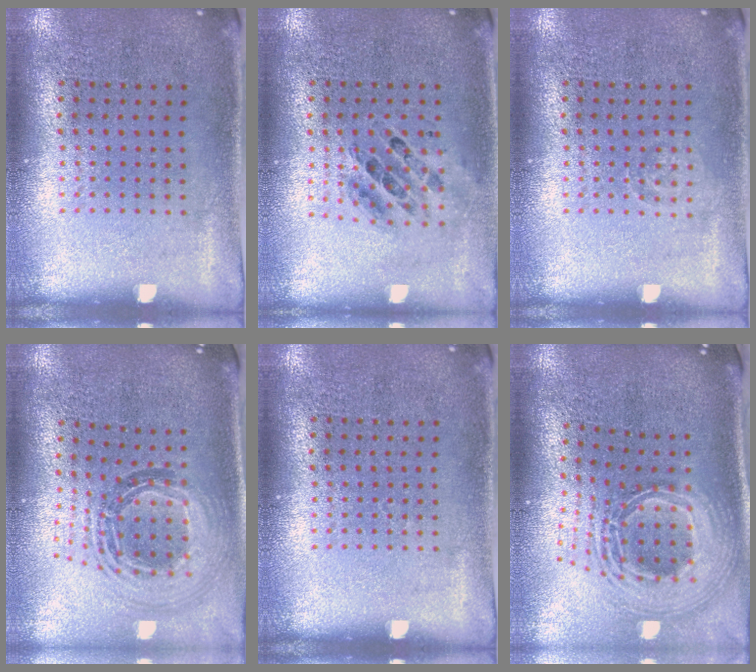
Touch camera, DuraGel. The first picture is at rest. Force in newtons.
{"total": 0.8, "press": 0.7, "slide": 0.2}
{"total": 0.7, "press": 0.7, "slide": 0.2}
{"total": 1.3, "press": 1.2, "slide": 0.6}
{"total": 0.0}
{"total": 2.9, "press": 2.0, "slide": 2.1}